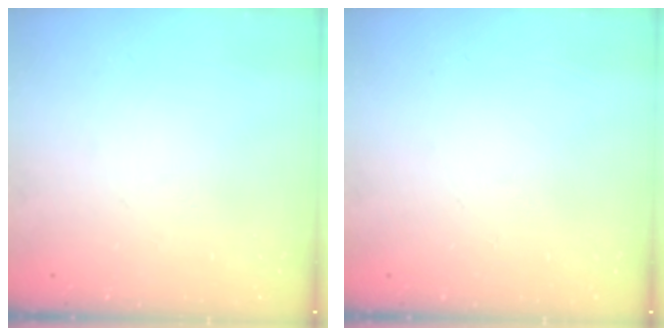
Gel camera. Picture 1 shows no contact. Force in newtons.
{"total": 0.0}